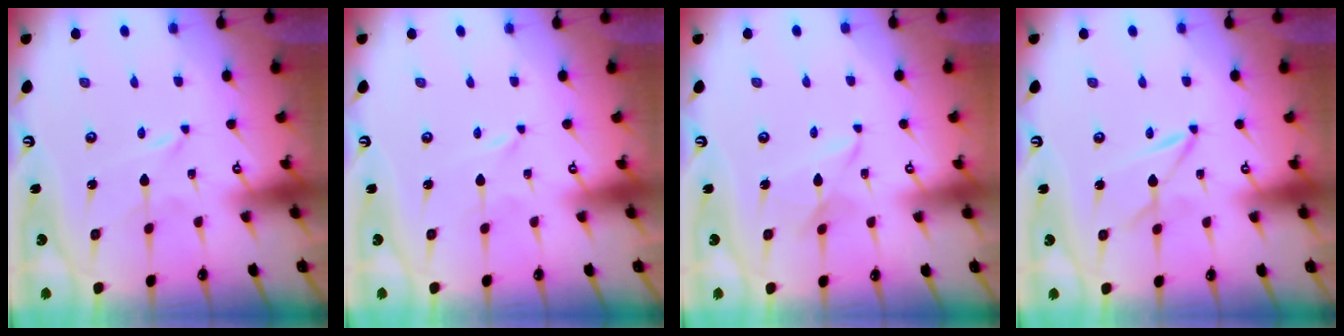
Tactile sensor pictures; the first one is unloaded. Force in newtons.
{"total": 0.0}
{"total": 4.0, "press": 4.0, "slide": 0.3}
{"total": 2.0, "press": 2.0, "slide": 0.1}